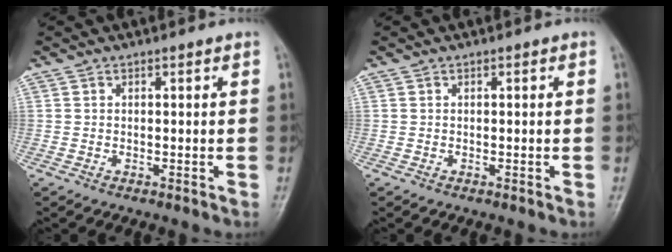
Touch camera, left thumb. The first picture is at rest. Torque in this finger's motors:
{"motor_torque": [-0.05, 0.05, -0.01, -0.02, 0.00]}